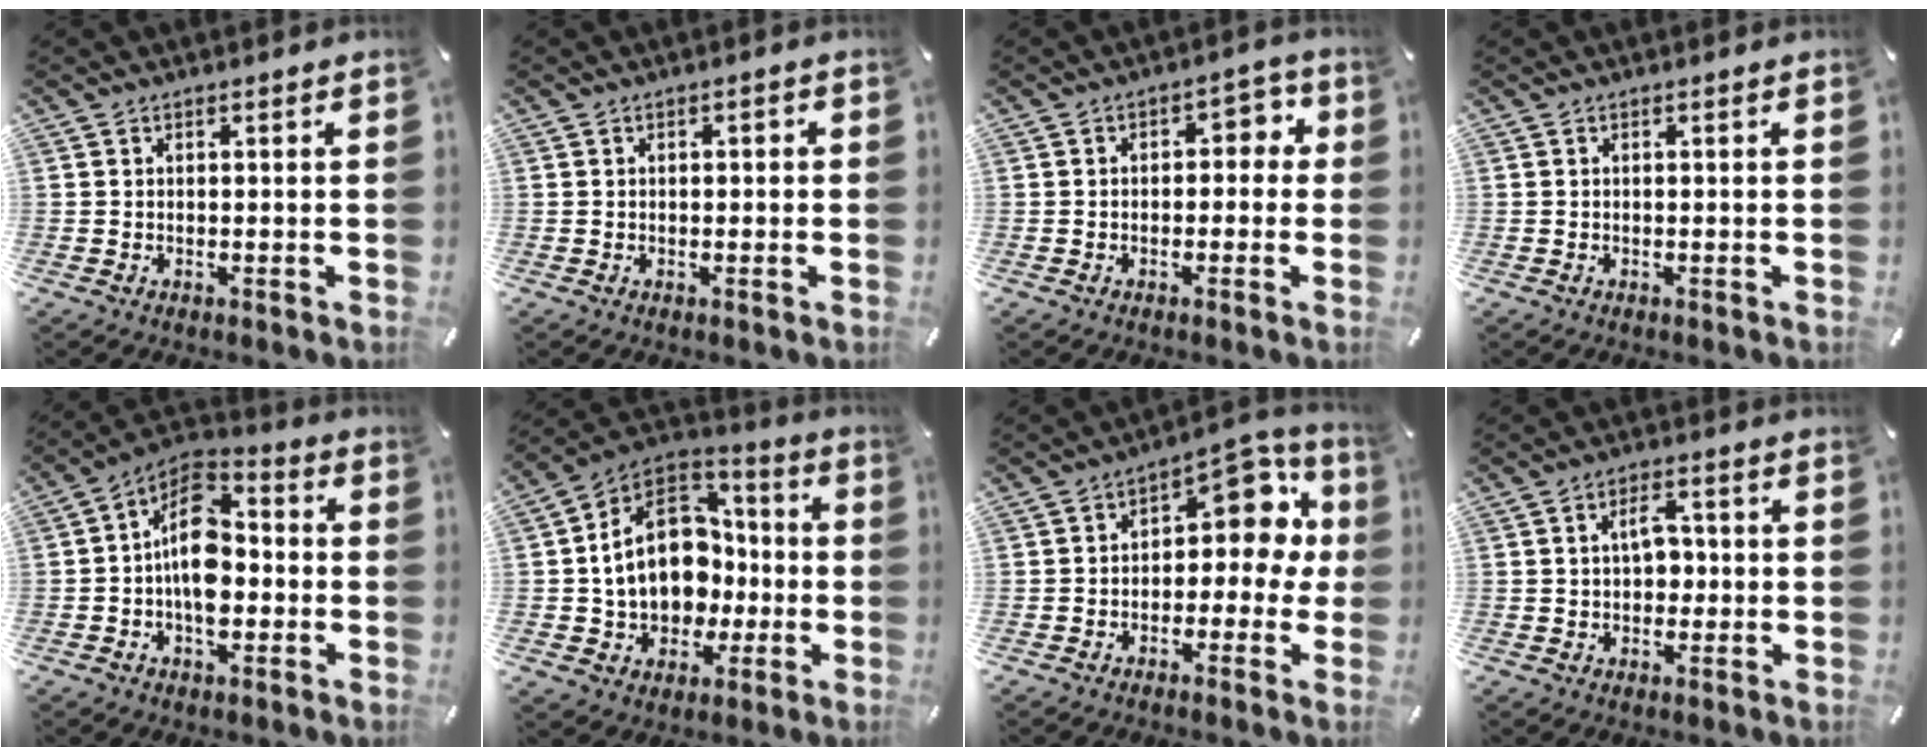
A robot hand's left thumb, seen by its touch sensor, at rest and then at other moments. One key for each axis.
{"total": 0.8, "fx": -0.2, "fy": 0.5, "fz": 0.6, "tx": -0.010, "ty": 0.004, "tz": -0.006}
{"total": 4.3, "fx": -0.3, "fy": 3.2, "fz": 2.9, "tx": -0.029, "ty": 0.006, "tz": -0.020}
{"total": 0.0}
{"total": 12.9, "fx": -1.8, "fy": 8.3, "fz": 9.7, "tx": -0.181, "ty": 0.003, "tz": -0.030}
{"total": 17.4, "fx": -0.4, "fy": 14.4, "fz": 9.8, "tx": -0.205, "ty": 0.003, "tz": -0.003}
{"total": 10.6, "fx": 3.6, "fy": 6.4, "fz": 7.6, "tx": -0.094, "ty": -0.030, "tz": 0.062}
{"total": 5.9, "fx": 0.3, "fy": 3.8, "fz": 4.4, "tx": -0.062, "ty": 0.002, "tz": -0.002}